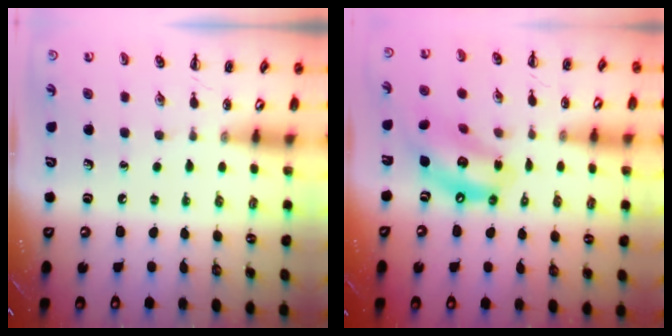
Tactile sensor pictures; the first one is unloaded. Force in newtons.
{"total": 14.3, "press": 13.7, "slide": 3.8}